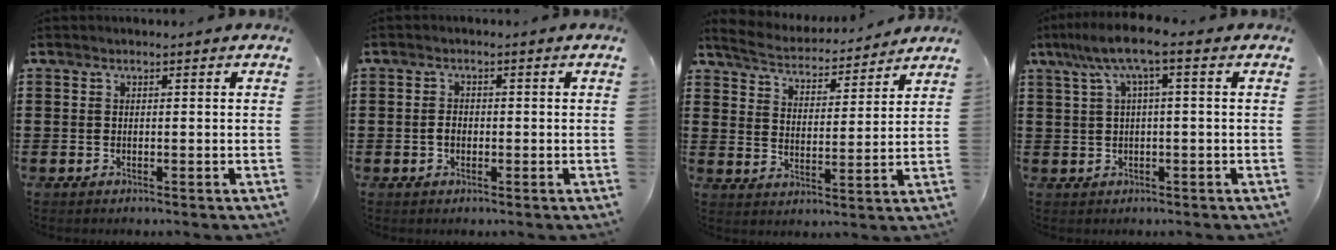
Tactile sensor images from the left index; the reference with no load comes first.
{"total": 1.8, "force": [-0.2, 1.2, 1.4], "torque": [-0.036, 0.002, -0.007]}
{"total": 4.3, "force": [4.2, 0.1, 0.5], "torque": [-0.035, -0.032, 0.068]}
{"total": 6.0, "force": [1.3, 0.9, 5.8], "torque": [-0.119, 0.004, 0.017]}